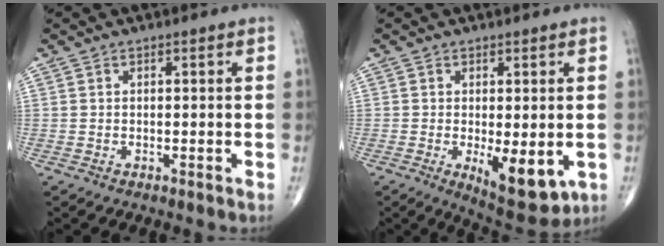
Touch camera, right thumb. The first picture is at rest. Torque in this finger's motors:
{"motor_torque": [1.54, 1.51, 0.13, -0.18, 0.31]}